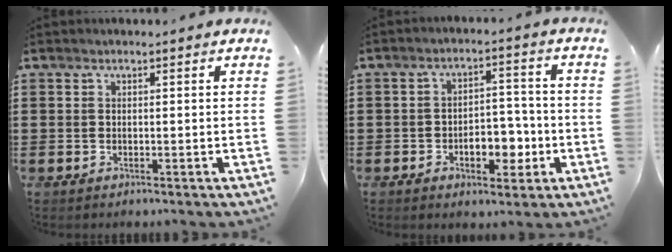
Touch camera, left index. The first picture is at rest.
{"total": 6.7, "force": [-2.3, 3.8, 5.0], "torque": [-0.070, 0.008, -0.044]}